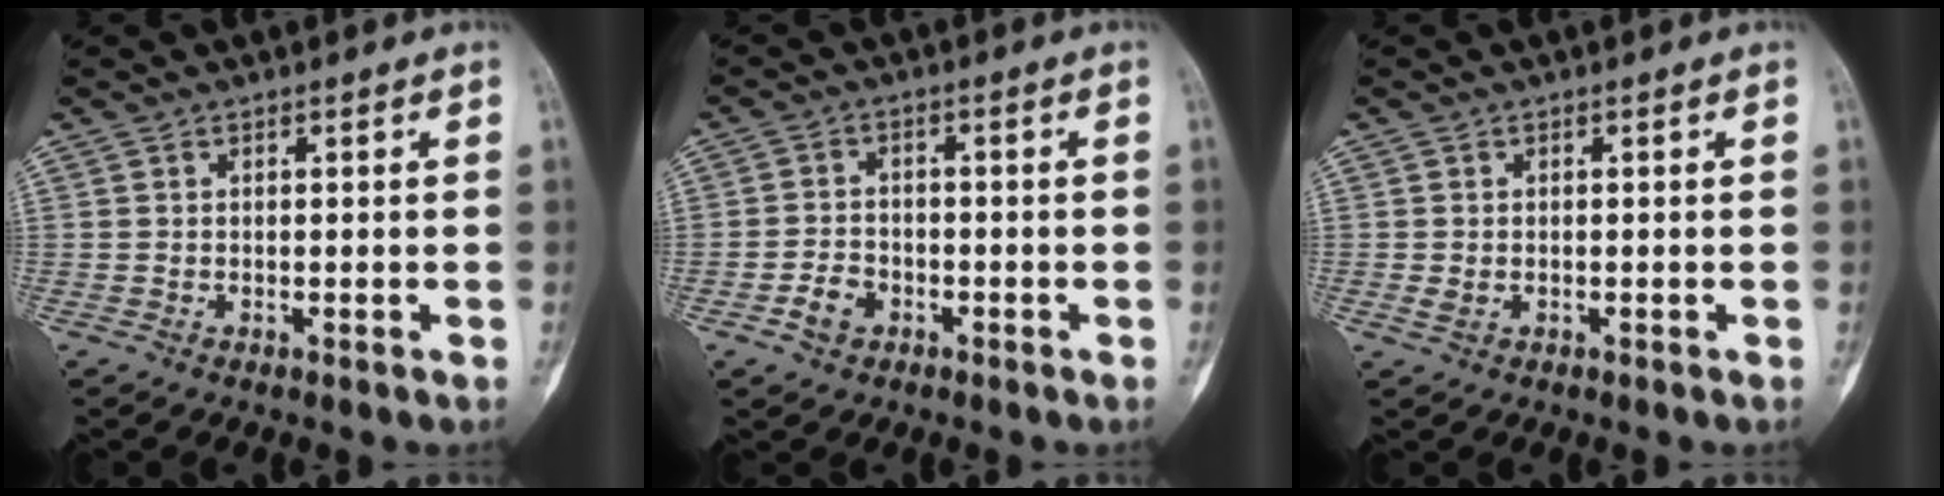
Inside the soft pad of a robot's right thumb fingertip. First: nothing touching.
{"total": 4.1, "force": [-2.0, 3.0, 1.9], "torque": [-0.024, 0.018, -0.037]}
{"total": 1.5, "force": [-0.3, 1.0, 1.0], "torque": [-0.020, 0.003, -0.004]}